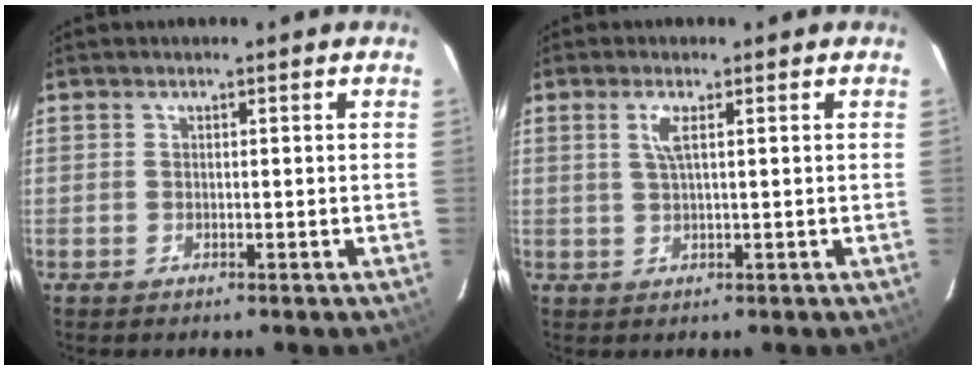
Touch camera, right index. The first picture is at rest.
{"total": 2.5, "force": [0.9, 0.1, 2.3], "torque": [-0.048, 0.001, 0.017]}